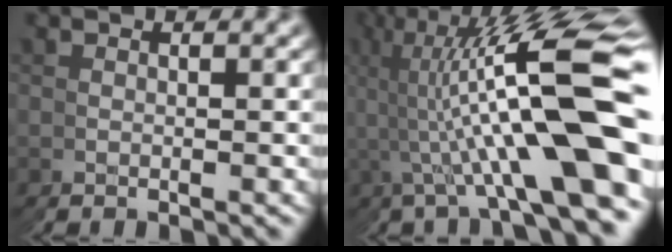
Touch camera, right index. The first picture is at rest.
{"total": 12.6, "force": [1.7, 4.7, 11.6], "torque": [-0.179, 0.015, 0.021]}